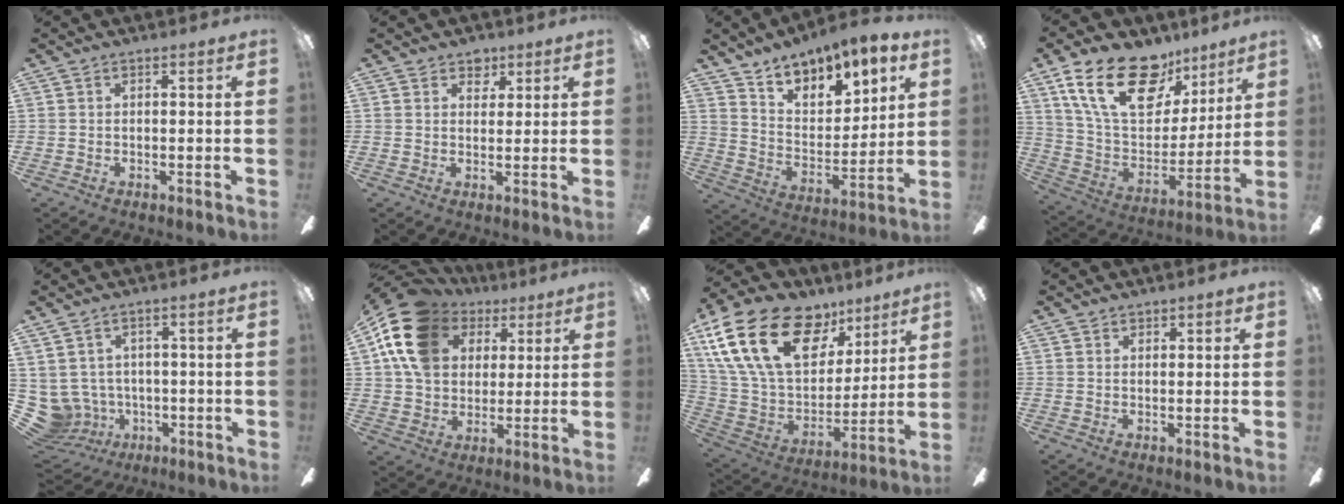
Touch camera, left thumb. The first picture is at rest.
{"total": 3.6, "force": [2.5, 2.6, 0.3], "torque": [0.005, -0.009, 0.041]}
{"total": 9.1, "force": [7.4, 4.8, 2.2], "torque": [-0.044, -0.065, 0.137]}
{"total": 23.7, "force": [13.7, 13.3, 14.0], "torque": [-0.244, -0.068, 0.248]}
{"total": 8.2, "force": [-0.3, 7.7, 2.6], "torque": [-0.119, -0.008, -0.004]}
{"total": 17.8, "force": [7.7, 13.2, 9.0], "torque": [-0.183, -0.027, 0.143]}
{"total": 27.1, "force": [13.0, 16.6, 17.1], "torque": [-0.324, -0.055, 0.243]}
{"total": 1.4, "force": [1.2, 0.7, 0.2], "torque": [-0.004, 0.000, 0.023]}